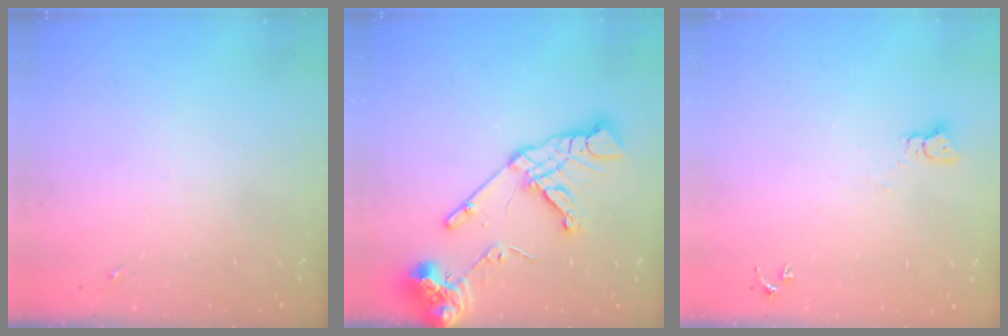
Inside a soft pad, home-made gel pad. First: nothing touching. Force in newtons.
{"total": 16.3, "press": 16.2, "slide": 2.1}
{"total": 3.1, "press": 3.1, "slide": 0.1}